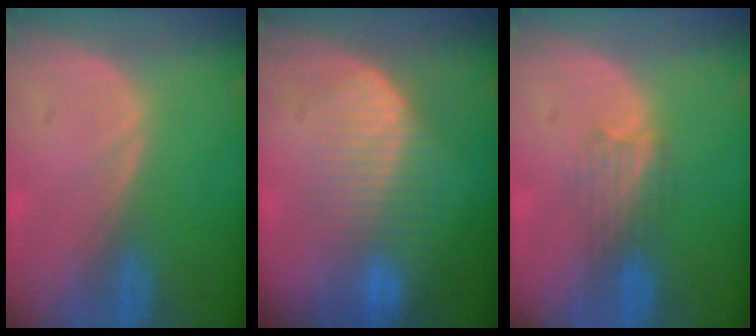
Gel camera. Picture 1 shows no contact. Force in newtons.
{"total": 7.1, "press": 6.9, "slide": 1.6}
{"total": 3.3, "press": 3.2, "slide": 0.8}